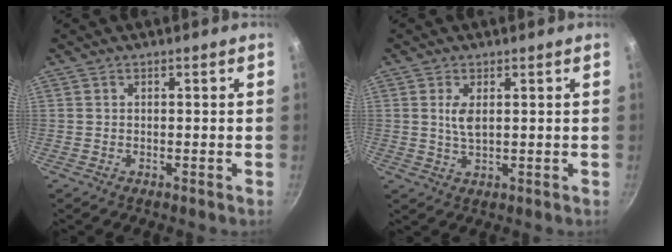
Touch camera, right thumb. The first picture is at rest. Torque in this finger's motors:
{"motor_torque": [0.27, 0.52, 0.59, 0.10, 0.20]}